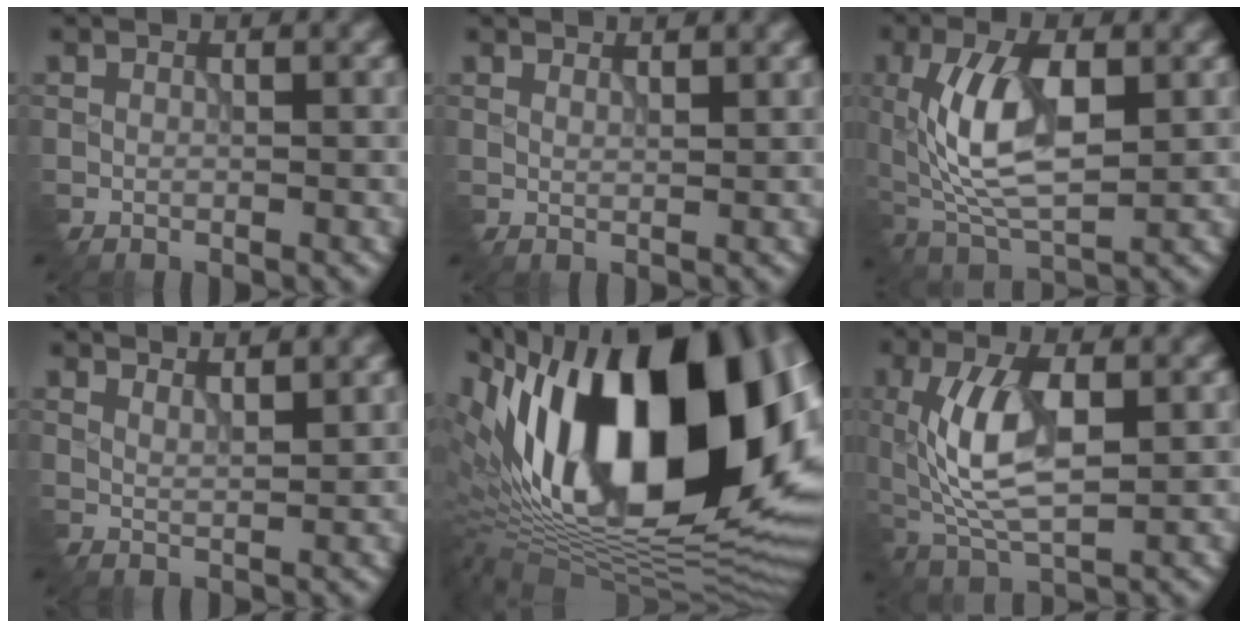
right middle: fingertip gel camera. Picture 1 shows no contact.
{"total": 1.7, "force": [1.6, 0.4, 0.6], "torque": [-0.004, 0.002, 0.024]}
{"total": 8.2, "force": [0.3, 3.7, 7.3], "torque": [-0.148, 0.004, 0.008]}
{"total": 2.8, "force": [2.5, 0.6, 1.2], "torque": [-0.013, 0.002, 0.038]}
{"total": 20.9, "force": [3.0, 10.2, 18.0], "torque": [-0.298, 0.031, 0.041]}
{"total": 7.4, "force": [0.1, 3.3, 6.6], "torque": [-0.139, 0.004, 0.006]}